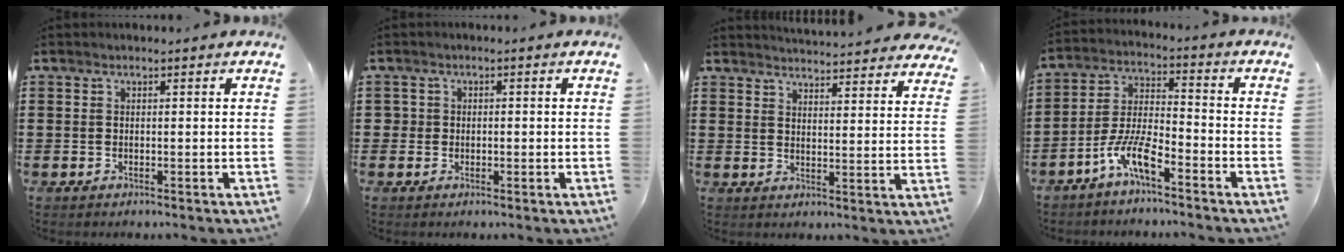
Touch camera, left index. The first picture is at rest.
{"total": 1.4, "force": [-0.2, 1.3, 0.6], "torque": [-0.015, 0.007, -0.008]}
{"total": 4.2, "force": [4.2, -0.1, 0.2], "torque": [-0.013, -0.031, 0.073]}
{"total": 8.2, "force": [-6.0, 1.7, 5.3], "torque": [-0.119, -0.003, -0.118]}